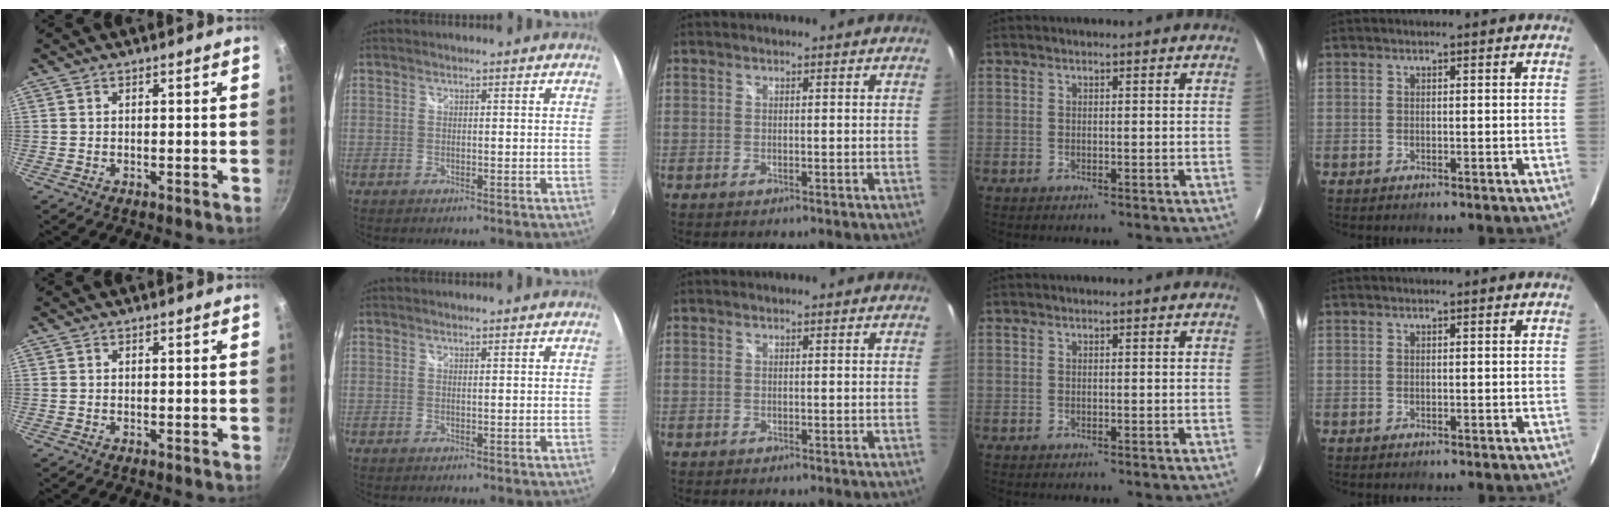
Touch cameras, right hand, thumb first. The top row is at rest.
{}